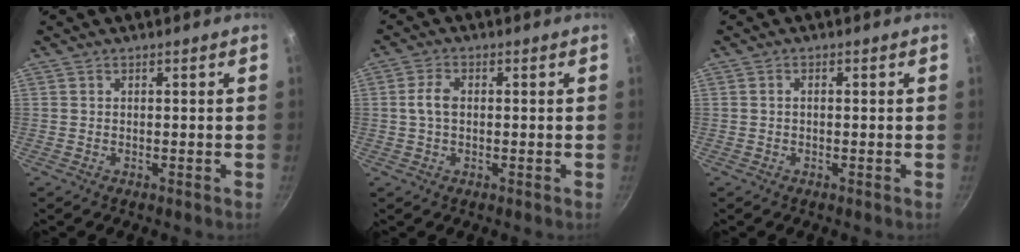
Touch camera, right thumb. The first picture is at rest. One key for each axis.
{"total": 3.9, "fx": 0.3, "fy": 2.3, "fz": 3.2, "tx": -0.067, "ty": 0.011, "tz": 0.001}
{"total": 0.8, "fx": -0.1, "fy": 0.5, "fz": 0.7, "tx": -0.013, "ty": 0.005, "tz": -0.001}